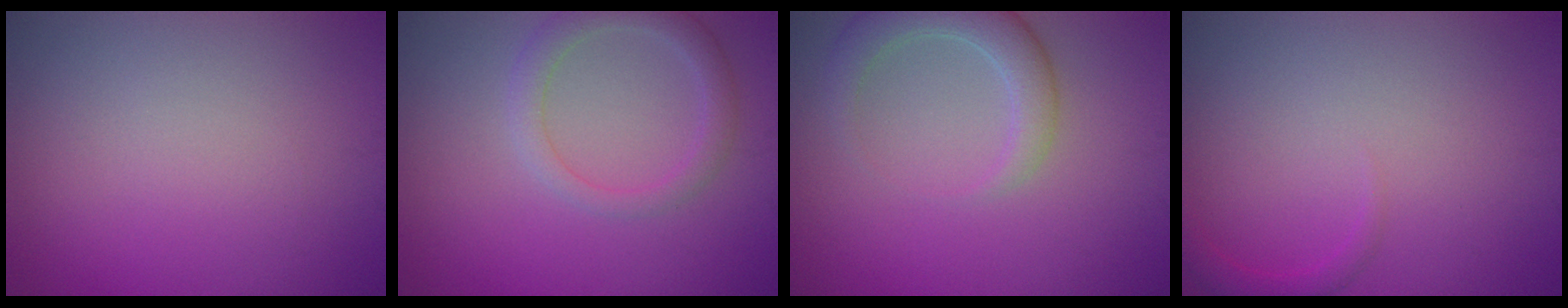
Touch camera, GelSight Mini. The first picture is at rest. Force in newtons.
{"total": 2.6, "press": 2.6, "slide": 0.3}
{"total": 3.7, "press": 3.6, "slide": 0.4}
{"total": 1.1, "press": 1.1, "slide": 0.1}